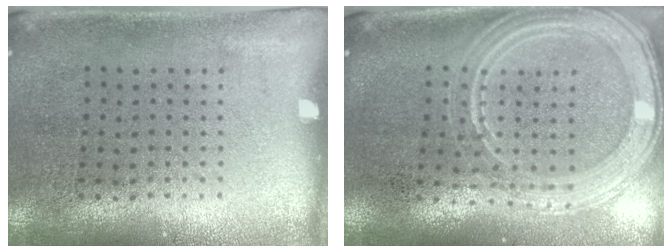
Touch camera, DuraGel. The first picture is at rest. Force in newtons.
{"total": 2.1, "press": 1.9, "slide": 0.9}